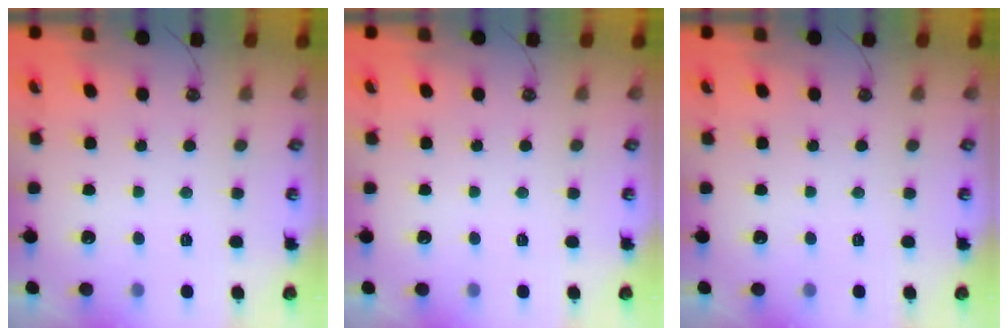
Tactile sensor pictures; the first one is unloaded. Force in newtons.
{"total": 0.0}
{"total": 0.0}